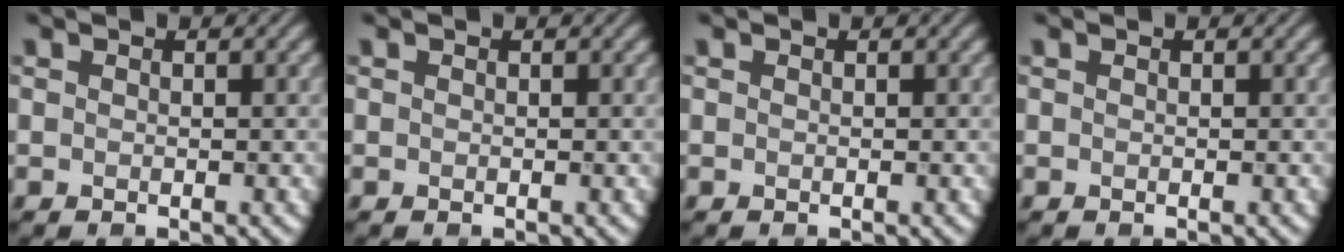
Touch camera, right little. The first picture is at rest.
{"total": 0.0}
{"total": 0.0}
{"total": 0.0}